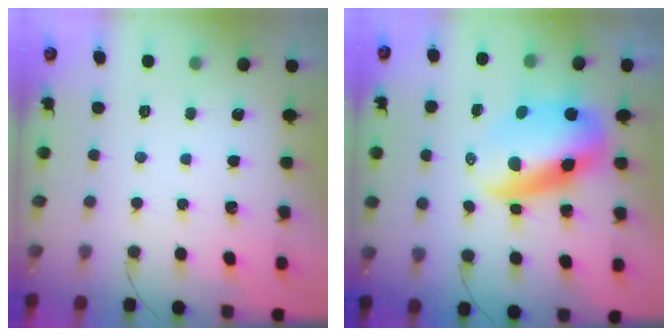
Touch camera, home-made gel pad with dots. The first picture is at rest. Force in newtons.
{"total": 9.3, "press": 9.0, "slide": 2.2}